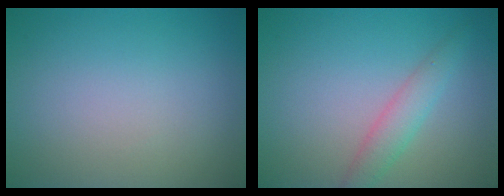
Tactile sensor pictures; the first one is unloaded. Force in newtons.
{"total": 2.3, "press": 2.3, "slide": 0.0}